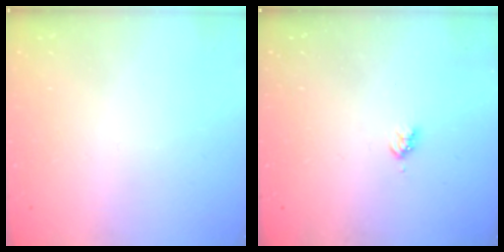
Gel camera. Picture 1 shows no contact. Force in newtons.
{"total": 3.0, "press": 3.0, "slide": 0.4}